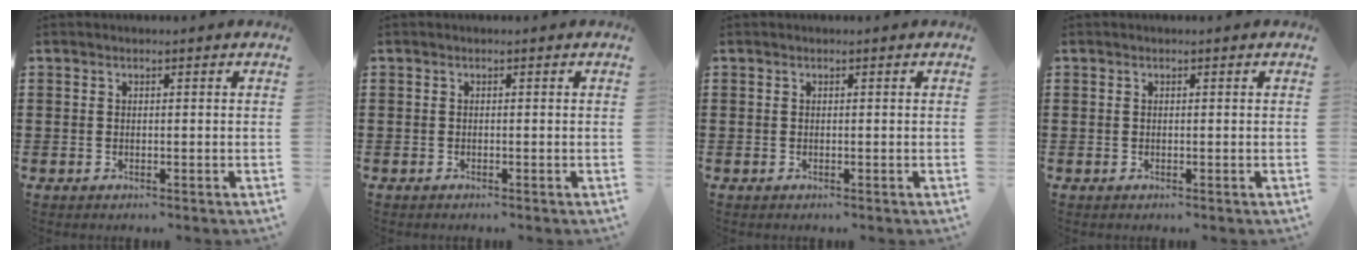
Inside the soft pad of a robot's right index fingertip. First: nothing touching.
{"total": 0.0}
{"total": 0.0}
{"total": 0.0}